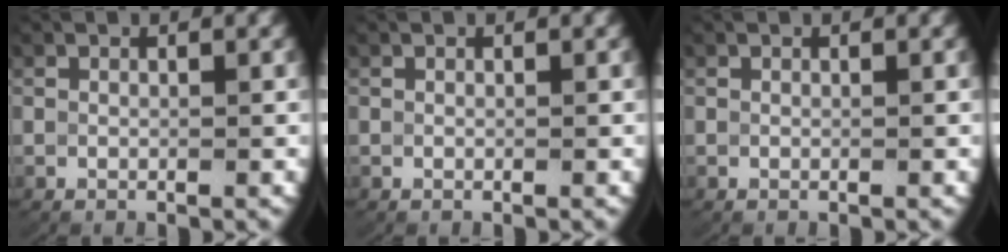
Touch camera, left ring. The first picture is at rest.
{"total": 0.0}
{"total": 0.0}